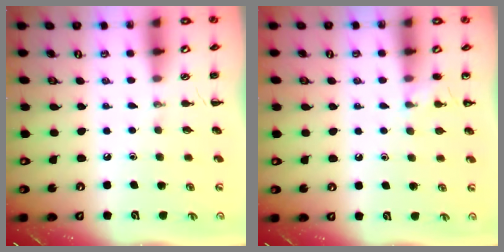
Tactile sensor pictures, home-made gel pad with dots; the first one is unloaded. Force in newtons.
{"total": 4.1, "press": 4.0, "slide": 1.0}